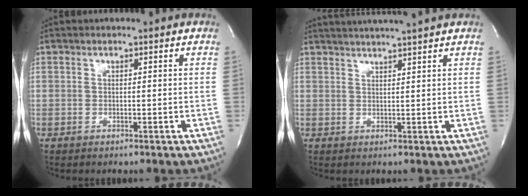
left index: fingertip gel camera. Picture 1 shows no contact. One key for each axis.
{"total": 7.9, "fx": 7.1, "fy": -1.3, "fz": 3.1, "tx": -0.049, "ty": 0.014, "tz": 0.099}